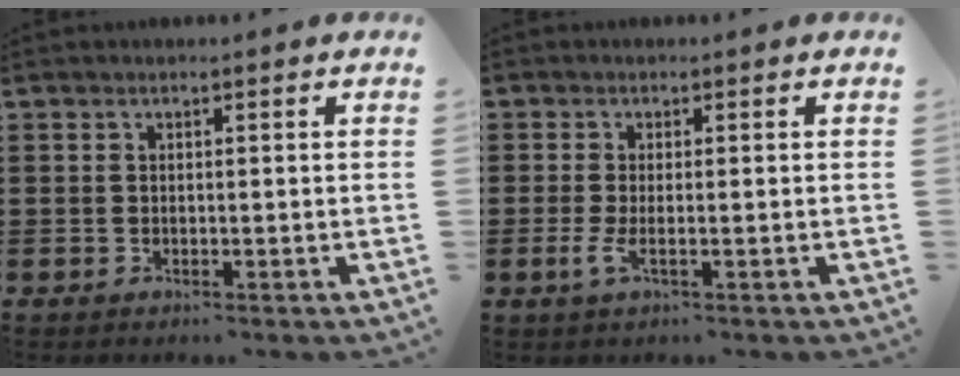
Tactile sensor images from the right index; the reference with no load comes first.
{"total": 2.2, "force": [-0.5, 0.4, 2.2], "torque": [-0.053, -0.009, -0.014]}